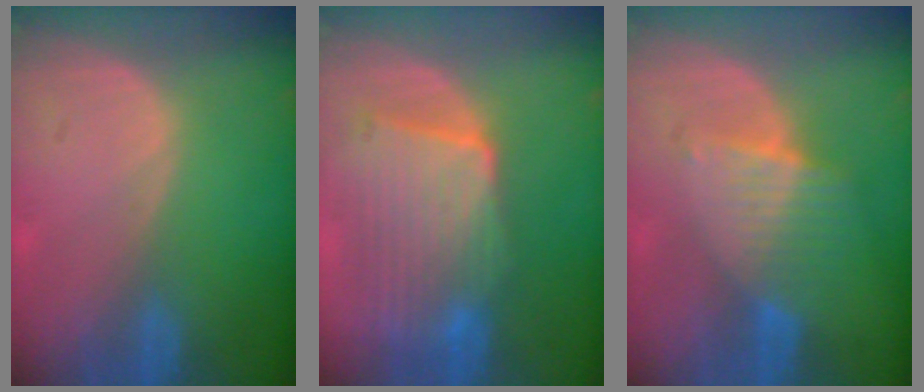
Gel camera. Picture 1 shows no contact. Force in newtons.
{"total": 10.1, "press": 9.0, "slide": 4.5}
{"total": 6.9, "press": 6.0, "slide": 3.4}